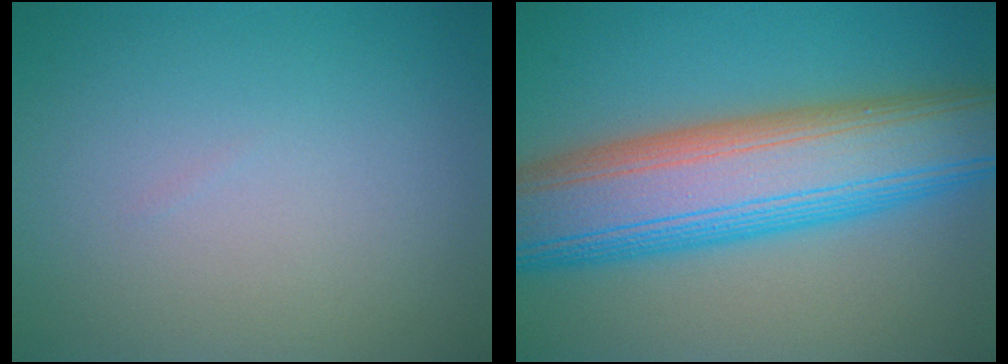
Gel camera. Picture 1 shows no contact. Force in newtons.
{"total": 12.8, "press": 12.8, "slide": 0.2}